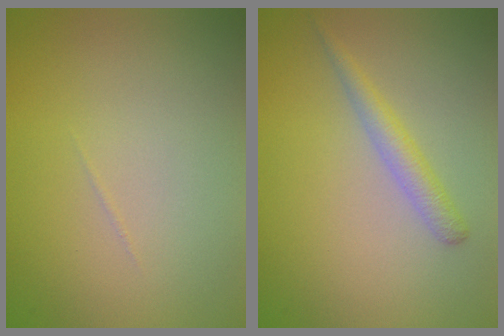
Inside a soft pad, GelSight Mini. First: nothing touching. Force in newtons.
{"total": 1.9, "press": 1.9, "slide": 0.0}